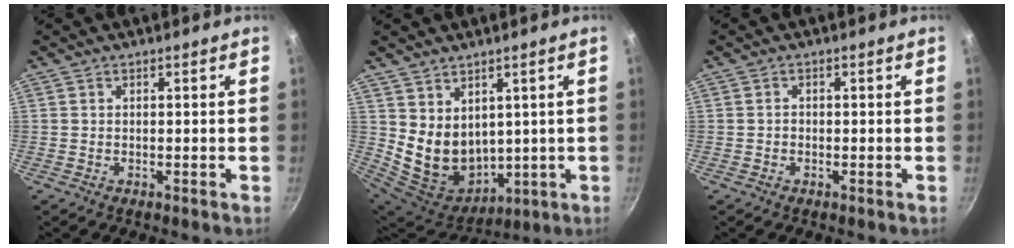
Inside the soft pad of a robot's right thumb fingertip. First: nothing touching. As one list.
[{"total": 11.7, "force": [3.5, 8.9, 6.7], "torque": [-0.095, -0.035, 0.096]}, {"total": 0.7, "force": [-0.3, 0.6, 0.2], "torque": [-0.003, 0.002, -0.005]}]